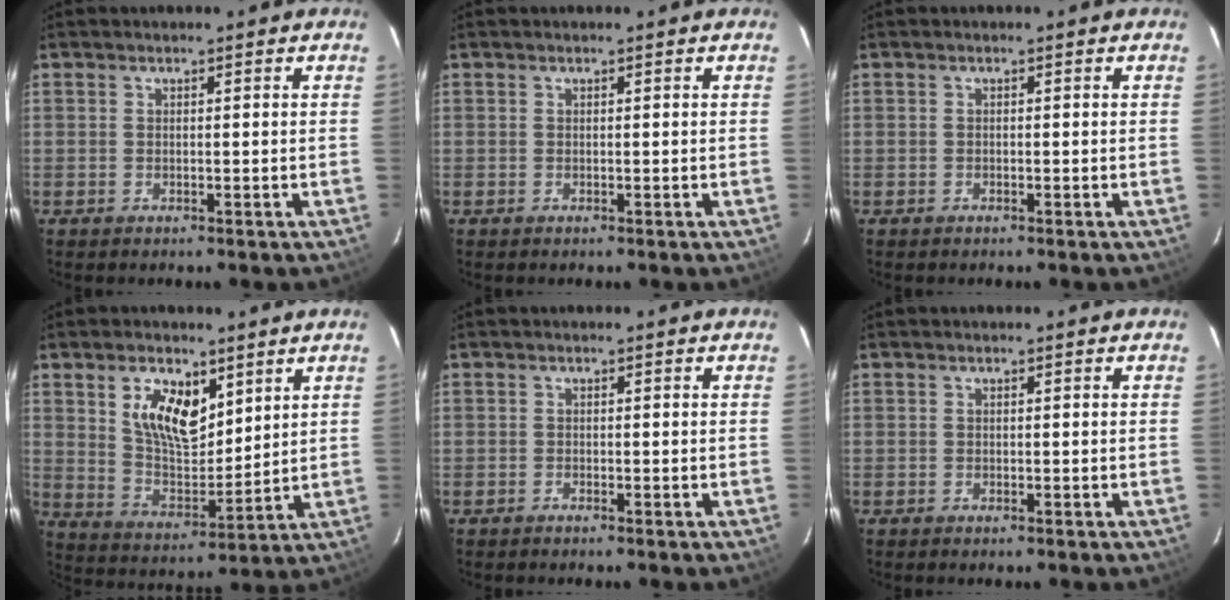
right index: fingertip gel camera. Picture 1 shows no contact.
{"total": 0.0}
{"total": 0.6, "force": [-0.4, 0.4, 0.3], "torque": [-0.006, -0.001, -0.007]}
{"total": 11.5, "force": [5.6, 5.9, 8.1], "torque": [-0.147, 0.006, 0.115]}
{"total": 0.9, "force": [-0.8, 0.3, 0.3], "torque": [-0.011, 0.001, -0.015]}
{"total": 0.7, "force": [-0.4, 0.3, 0.4], "torque": [-0.006, -0.002, -0.007]}